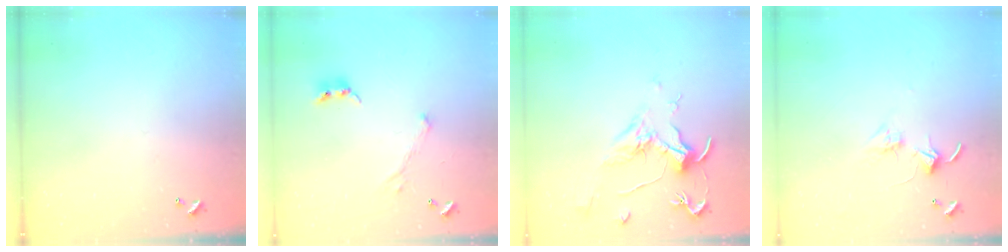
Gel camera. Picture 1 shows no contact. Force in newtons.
{"total": 1.8, "press": 1.6, "slide": 0.9}
{"total": 1.9, "press": 1.7, "slide": 0.9}
{"total": 2.8, "press": 2.8, "slide": 0.2}